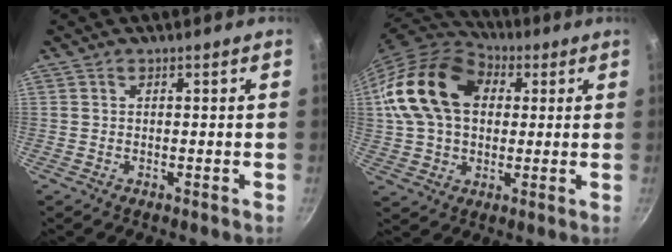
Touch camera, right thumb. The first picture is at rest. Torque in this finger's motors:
{"motor_torque": [1.24, 3.56, 1.07, -0.90, 0.18]}